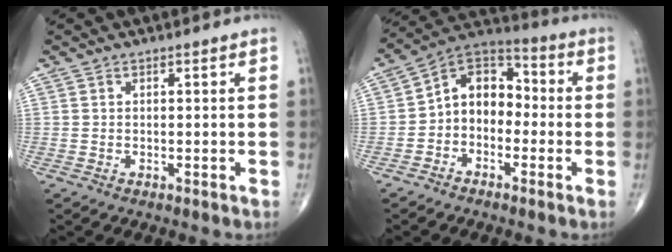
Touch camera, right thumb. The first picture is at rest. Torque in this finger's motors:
{"motor_torque": [-0.24, 0.68, 0.10, -0.21, 0.12]}